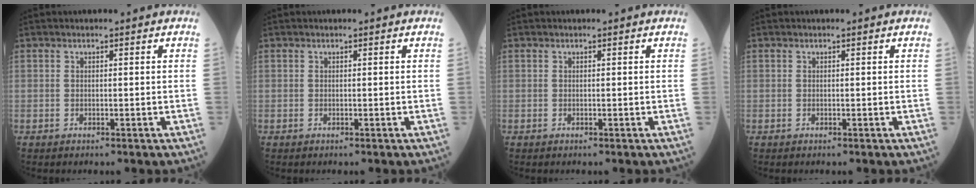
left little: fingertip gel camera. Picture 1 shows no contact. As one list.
[{"total": 0.0}, {"total": 0.0}, {"total": 0.0}]